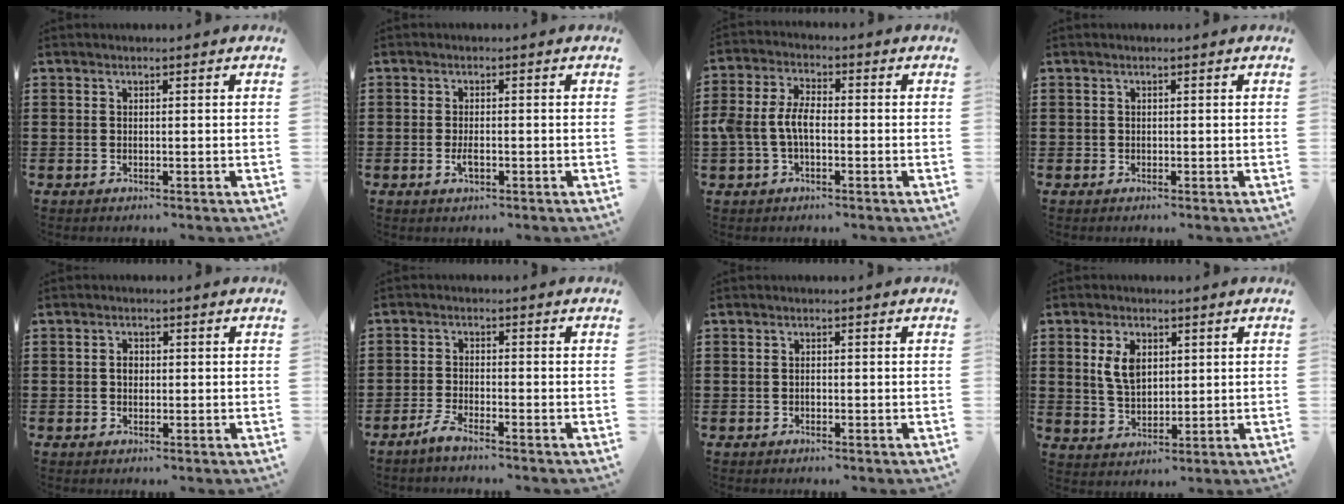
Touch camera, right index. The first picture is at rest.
{"total": 2.1, "force": [-0.6, 0.6, 1.9], "torque": [-0.042, -0.003, -0.013]}
{"total": 5.6, "force": [-1.0, 3.1, 4.6], "torque": [-0.119, -0.003, -0.028]}
{"total": 0.5, "force": [-0.1, 0.5, 0.1], "torque": [-0.002, 0.005, -0.003]}
{"total": 1.6, "force": [0.0, 1.2, 1.2], "torque": [-0.023, 0.006, -0.001]}
{"total": 2.5, "force": [-2.2, 0.1, 1.1], "torque": [-0.035, 0.001, -0.048]}
{"total": 0.6, "force": [-0.3, 0.5, 0.2], "torque": [-0.006, 0.002, -0.006]}
{"total": 5.6, "force": [1.5, 3.4, 4.1], "torque": [-0.091, 0.012, 0.026]}